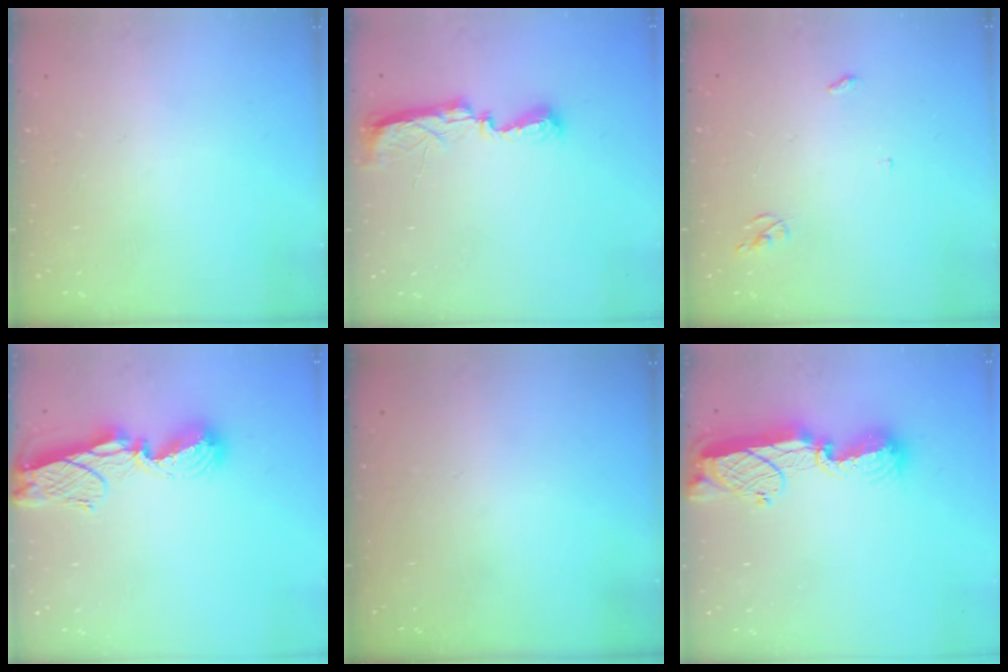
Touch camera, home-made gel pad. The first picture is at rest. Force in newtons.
{"total": 8.0, "press": 7.9, "slide": 1.1}
{"total": 2.6, "press": 2.6, "slide": 0.2}
{"total": 9.7, "press": 9.7, "slide": 0.9}
{"total": 0.0}
{"total": 12.4, "press": 12.4, "slide": 1.0}